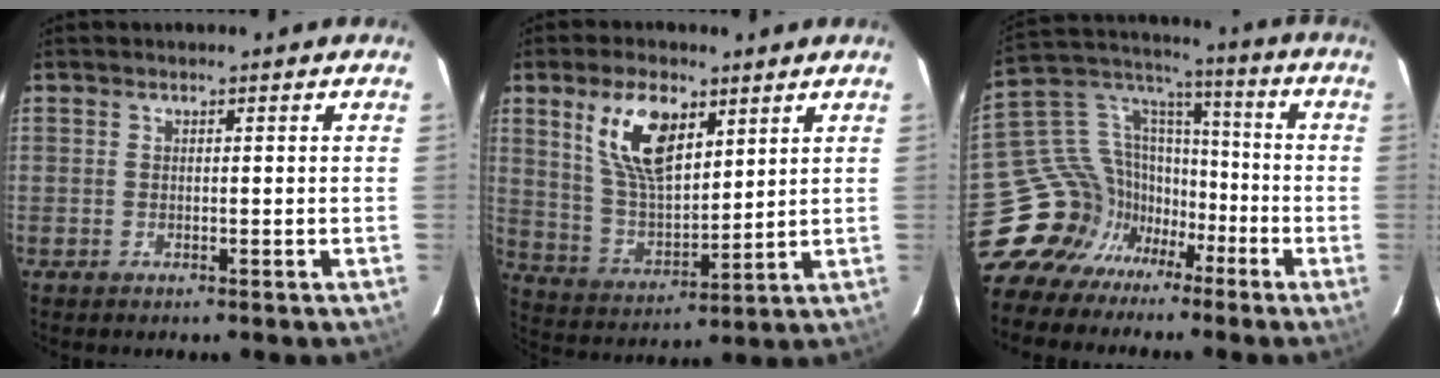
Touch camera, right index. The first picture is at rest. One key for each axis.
{"total": 13.0, "fx": 6.4, "fy": 6.2, "fz": 9.5, "tx": -0.180, "ty": 0.011, "tz": 0.133}
{"total": 16.1, "fx": -9.5, "fy": 12.3, "fz": 4.0, "tx": -0.100, "ty": 0.060, "tz": -0.166}